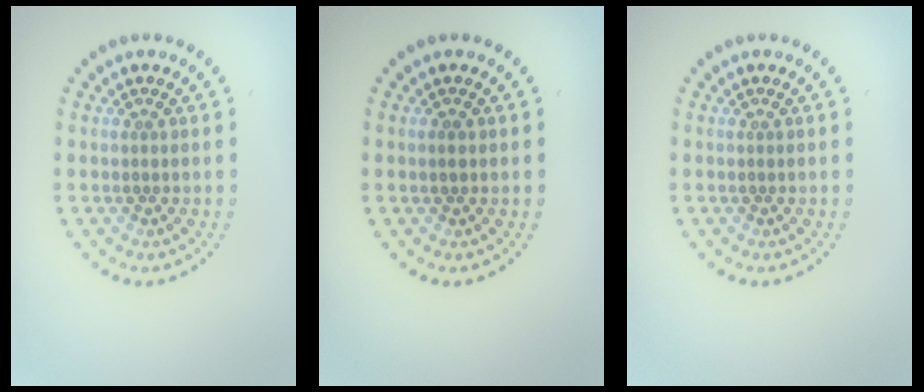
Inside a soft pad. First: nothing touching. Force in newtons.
{"total": 0.9, "press": 0.9, "slide": 0.3}
{"total": 0.0}